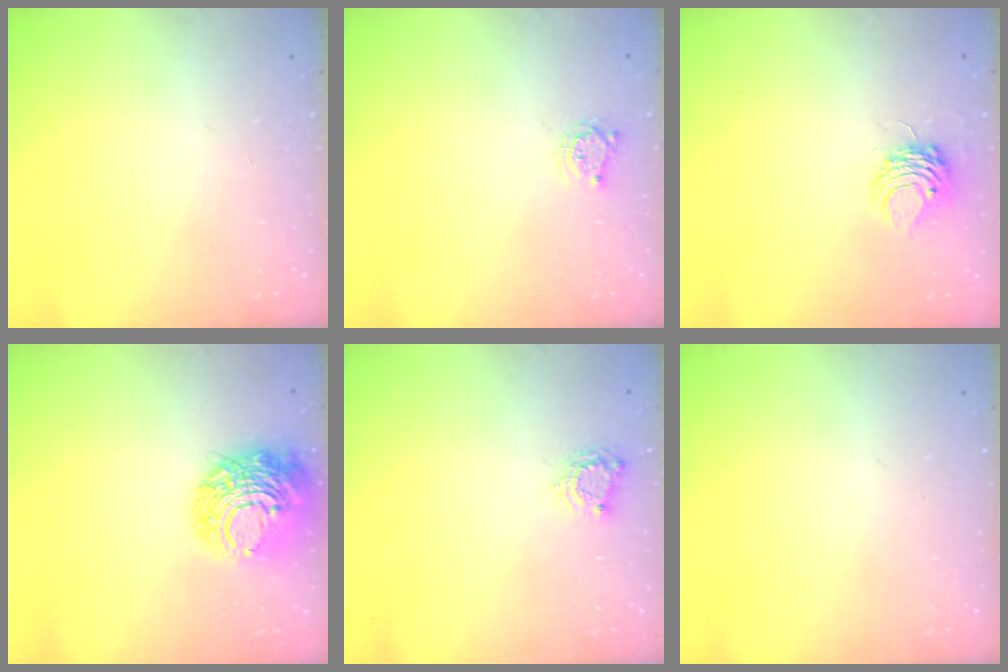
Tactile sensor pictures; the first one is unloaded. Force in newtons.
{"total": 4.1, "press": 4.1, "slide": 0.5}
{"total": 6.1, "press": 6.1, "slide": 0.5}
{"total": 13.4, "press": 13.4, "slide": 1.5}
{"total": 4.8, "press": 4.8, "slide": 0.2}
{"total": 0.0}